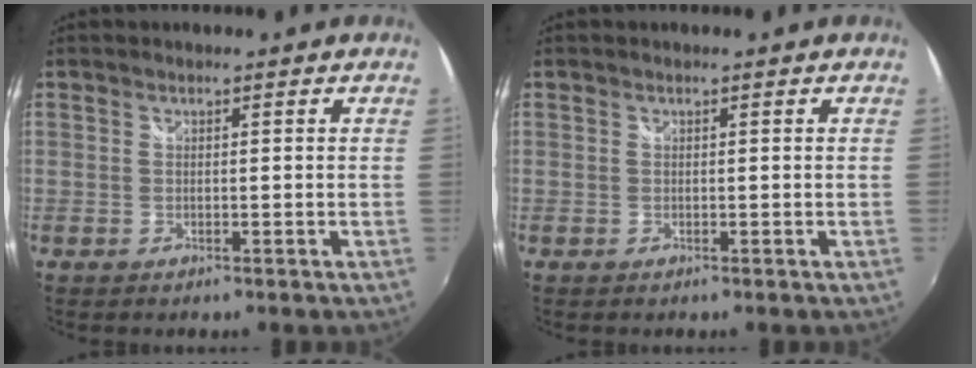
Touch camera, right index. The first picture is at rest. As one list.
[{"total": 0.0}]